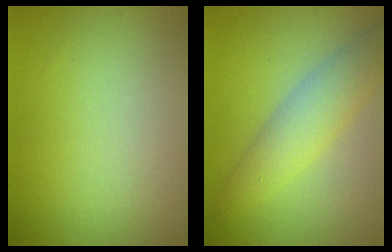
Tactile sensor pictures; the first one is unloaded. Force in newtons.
{"total": 4.3, "press": 4.2, "slide": 0.1}